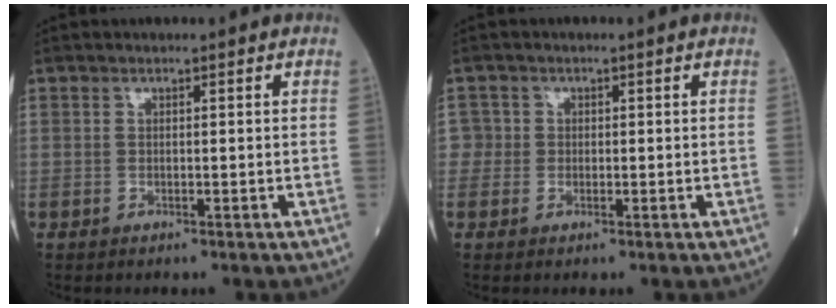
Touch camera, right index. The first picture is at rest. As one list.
[{"total": 1.9, "force": [0.0, 1.9, 0.0], "torque": [0.013, 0.006, -0.006]}]